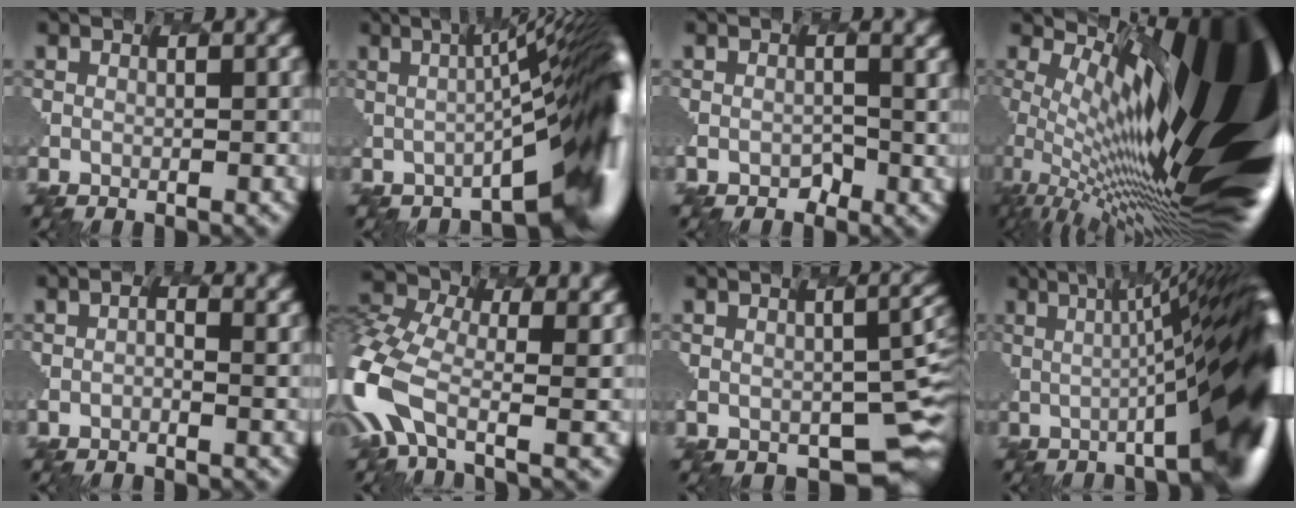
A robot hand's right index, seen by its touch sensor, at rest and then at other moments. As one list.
[{"total": 10.6, "force": [-0.7, 2.3, 10.4], "torque": [-0.112, 0.017, -0.027]}, {"total": 2.1, "force": [-0.5, -0.4, -2.0], "torque": [0.010, 0.004, -0.026]}, {"total": 18.2, "force": [4.0, 4.5, 17.2], "torque": [-0.221, 0.009, 0.051]}, {"total": 0.7, "force": [-0.4, -0.3, -0.5], "torque": [-0.006, 0.001, -0.020]}, {"total": 6.3, "force": [-2.4, 3.3, 4.7], "torque": [-0.158, -0.003, -0.077]}, {"total": 7.4, "force": [-2.1, 4.3, 5.6], "torque": [-0.073, -0.030, -0.019]}, {"total": 13.7, "force": [0.5, 2.5, 13.4], "torque": [-0.116, 0.031, -0.012]}]